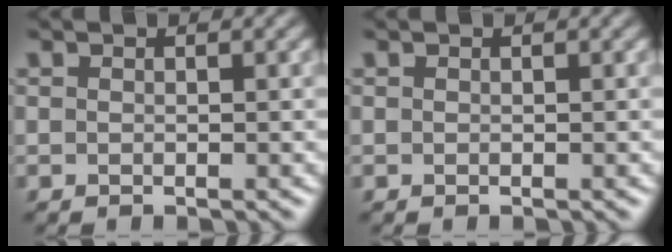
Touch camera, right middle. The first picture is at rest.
{"total": 0.0}